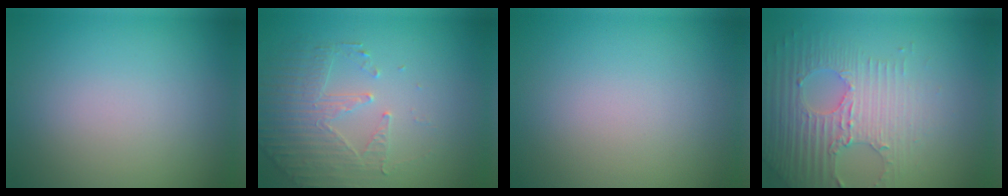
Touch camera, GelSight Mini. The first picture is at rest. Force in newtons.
{"total": 2.5, "press": 2.2, "slide": 1.2}
{"total": 0.0}
{"total": 4.5, "press": 4.1, "slide": 1.8}